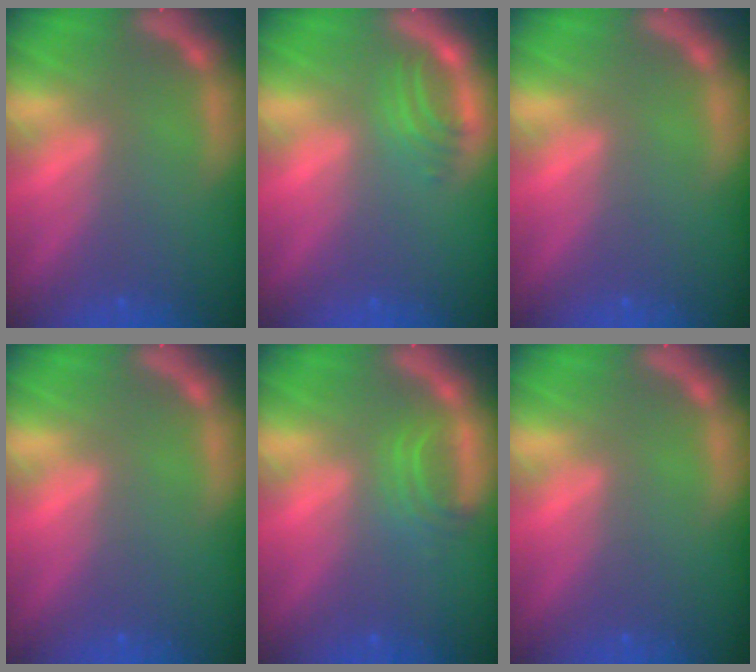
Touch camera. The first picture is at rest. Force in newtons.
{"total": 2.5}
{"total": 0.0}
{"total": 0.0}
{"total": 2.5}
{"total": 0.0}